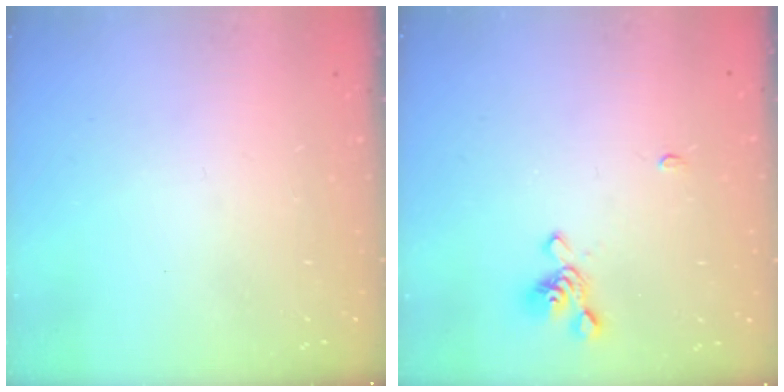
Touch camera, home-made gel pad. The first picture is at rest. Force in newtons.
{"total": 2.6, "press": 2.5, "slide": 0.9}